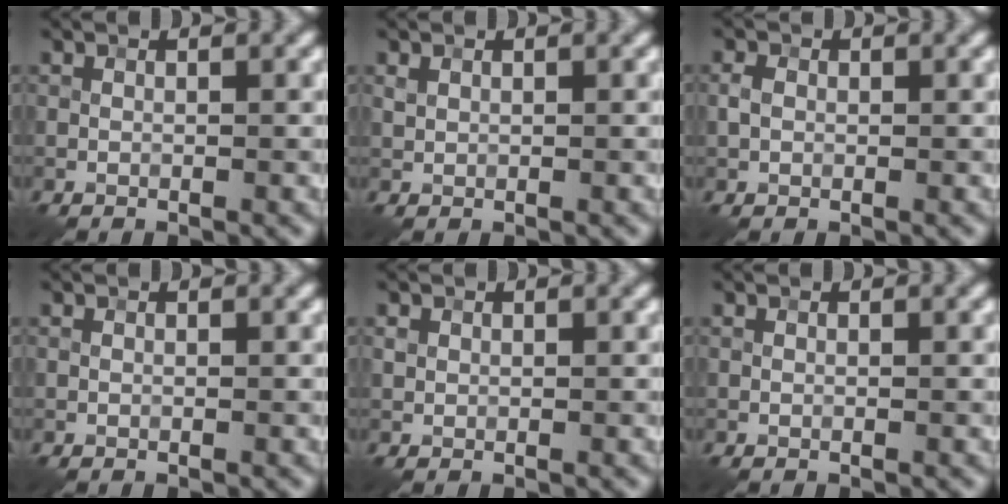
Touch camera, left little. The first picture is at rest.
{"total": 0.6, "force": [0.4, 0.5, 0.2], "torque": [-0.005, 0.000, 0.009]}
{"total": 1.3, "force": [0.1, 1.0, 0.7], "torque": [-0.013, 0.004, -0.002]}
{"total": 0.0}
{"total": 0.6, "force": [0.2, 0.6, 0.1], "torque": [0.002, 0.000, 0.004]}
{"total": 0.0}